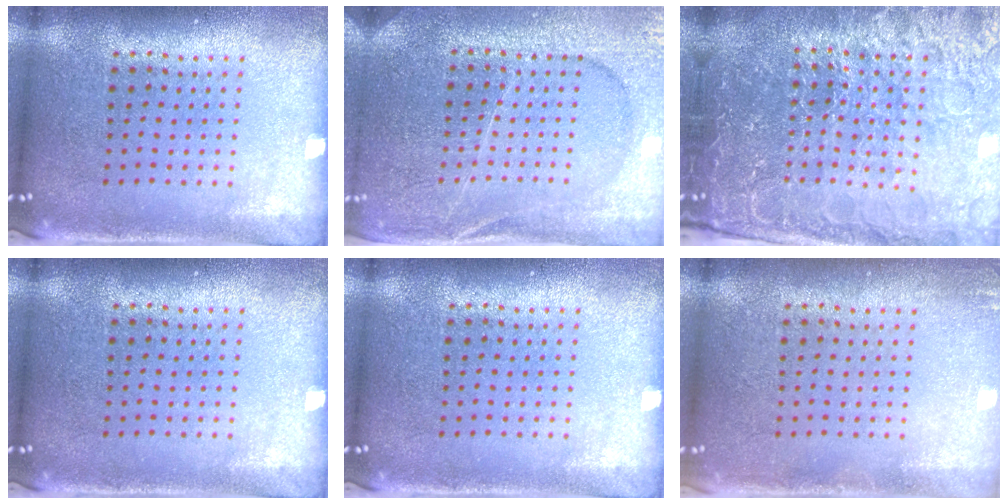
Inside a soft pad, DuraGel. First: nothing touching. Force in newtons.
{"total": 3.4, "press": 3.4, "slide": 0.7}
{"total": 5.2, "press": 4.8, "slide": 2.1}
{"total": 0.0}
{"total": 0.0}
{"total": 1.1, "press": 1.1, "slide": 0.1}